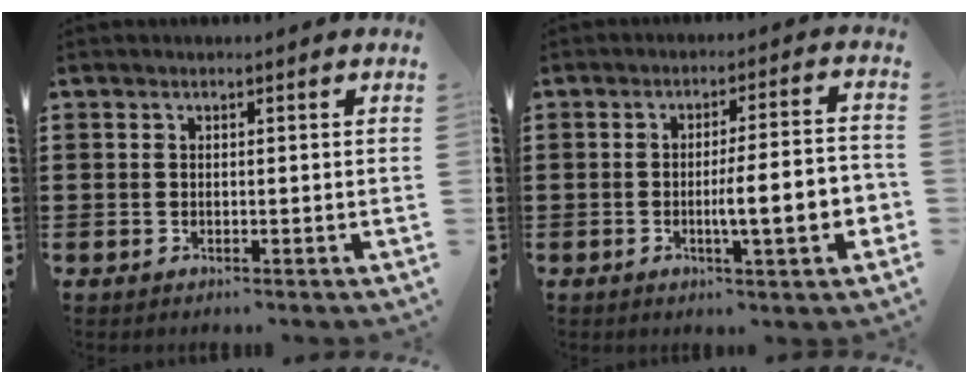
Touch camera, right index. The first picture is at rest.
{"total": 8.0, "force": [-2.0, 0.9, 7.7], "torque": [-0.119, -0.008, -0.036]}